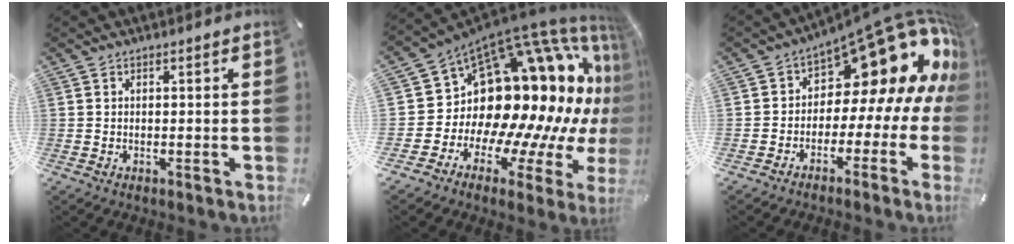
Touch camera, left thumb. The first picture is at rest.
{"total": 19.1, "force": [5.0, 12.2, 13.9], "torque": [-0.172, -0.133, 0.123]}
{"total": 16.4, "force": [8.9, 8.8, 10.6], "torque": [-0.135, -0.082, 0.143]}